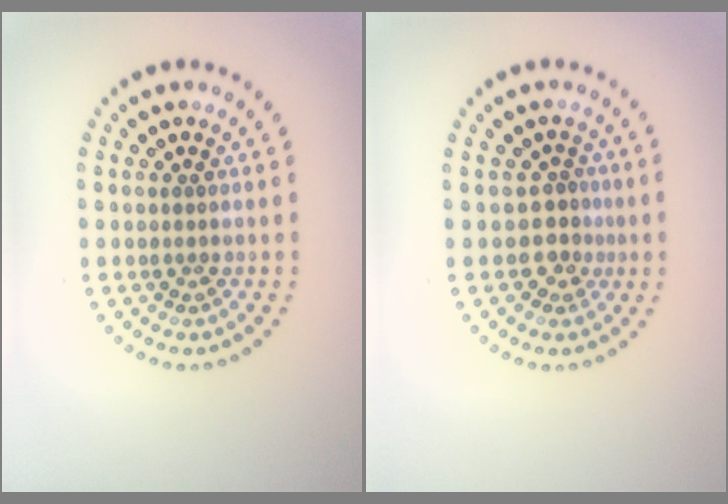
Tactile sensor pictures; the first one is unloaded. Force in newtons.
{"total": 1.7, "press": 1.4, "slide": 1.0}